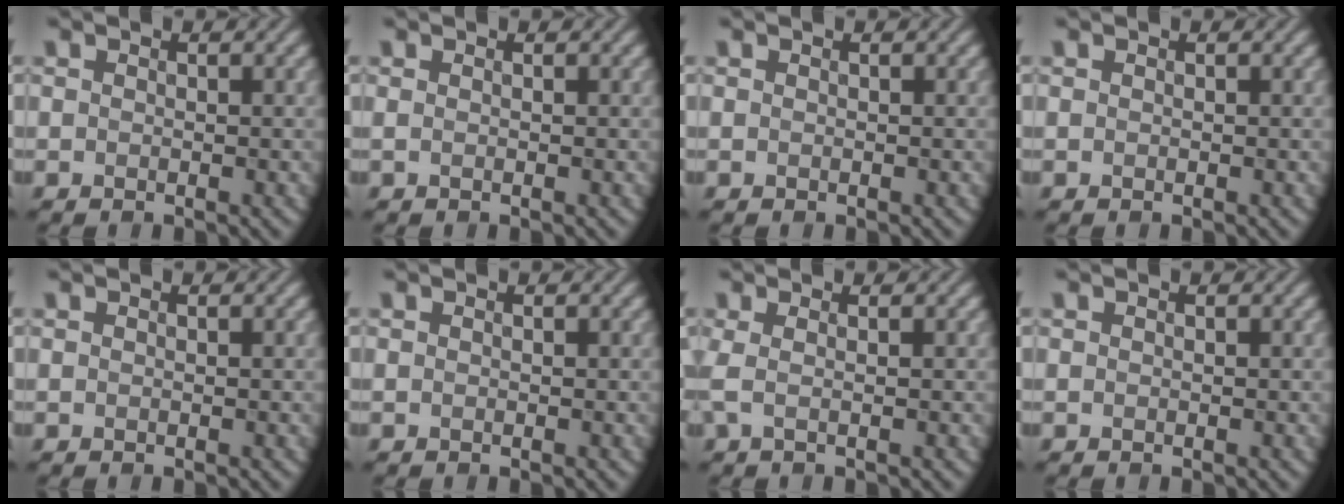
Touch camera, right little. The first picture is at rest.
{"total": 0.6, "force": [0.1, 0.2, 0.5], "torque": [-0.008, 0.001, -0.003]}
{"total": 0.0}
{"total": 0.0}
{"total": 0.0}
{"total": 0.0}
{"total": 1.8, "force": [0.2, 0.5, 1.7], "torque": [-0.032, 0.006, -0.001]}
{"total": 0.0}